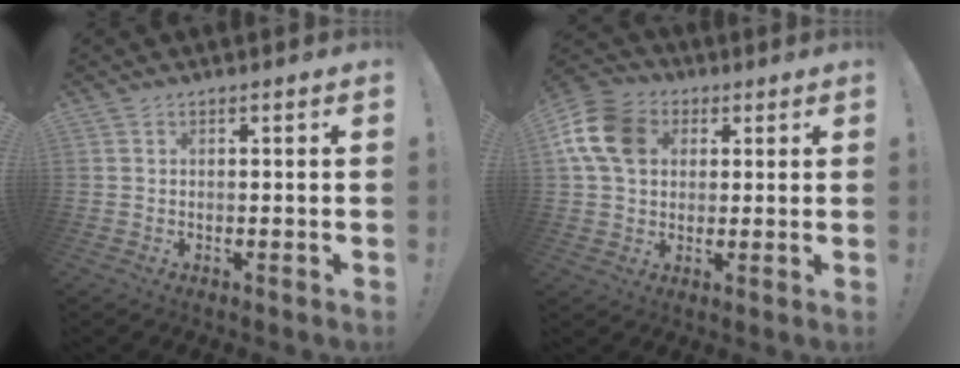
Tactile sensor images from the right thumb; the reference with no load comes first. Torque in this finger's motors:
{"motor_torque": [1.07, 1.08, 0.59, -0.34, 0.05]}